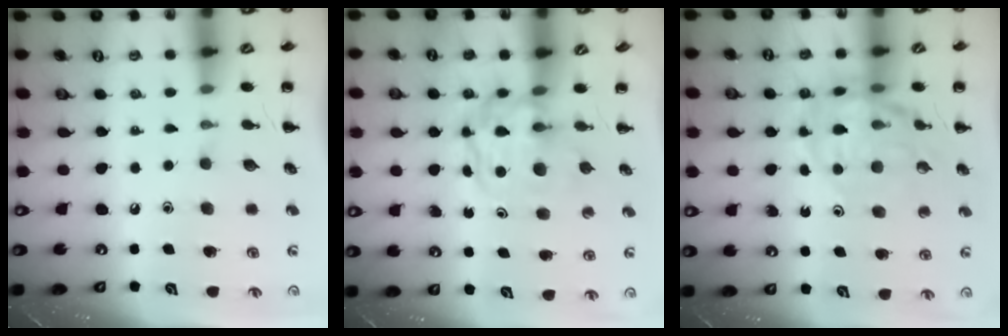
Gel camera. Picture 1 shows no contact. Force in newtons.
{"total": 3.8, "press": 3.8, "slide": 0.5}
{"total": 12.8, "press": 12.4, "slide": 3.1}